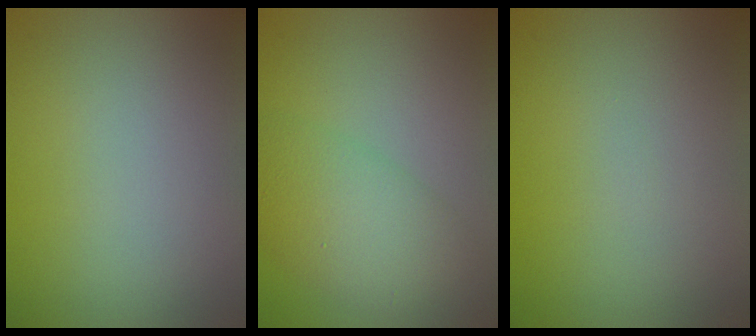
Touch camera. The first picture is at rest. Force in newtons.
{"total": 5.6, "press": 5.6, "slide": 0.3}
{"total": 0.0}